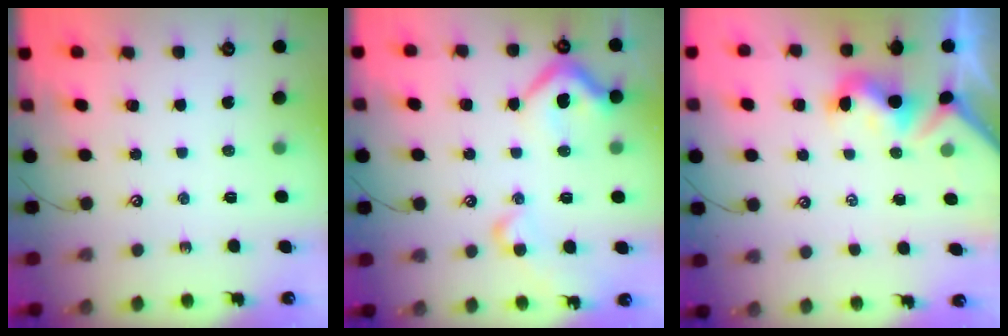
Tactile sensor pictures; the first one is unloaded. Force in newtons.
{"total": 12.6, "press": 12.5, "slide": 1.6}
{"total": 1.2, "press": 1.0, "slide": 0.6}